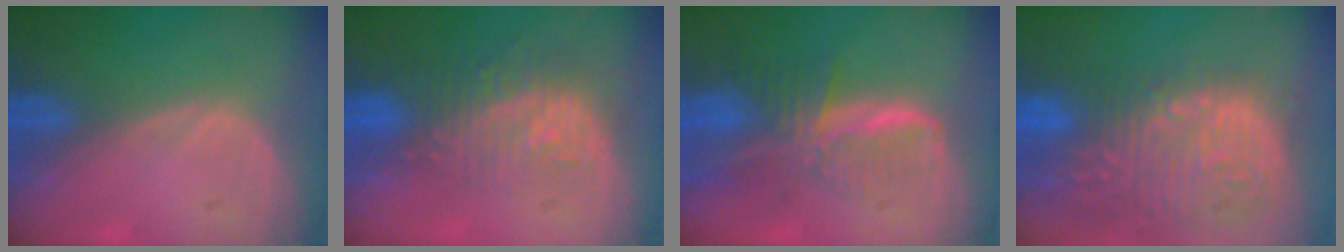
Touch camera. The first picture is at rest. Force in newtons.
{"total": 9.3, "press": 8.1, "slide": 4.5}
{"total": 7.6, "press": 6.8, "slide": 3.5}
{"total": 15.3, "press": 12.6, "slide": 8.7}